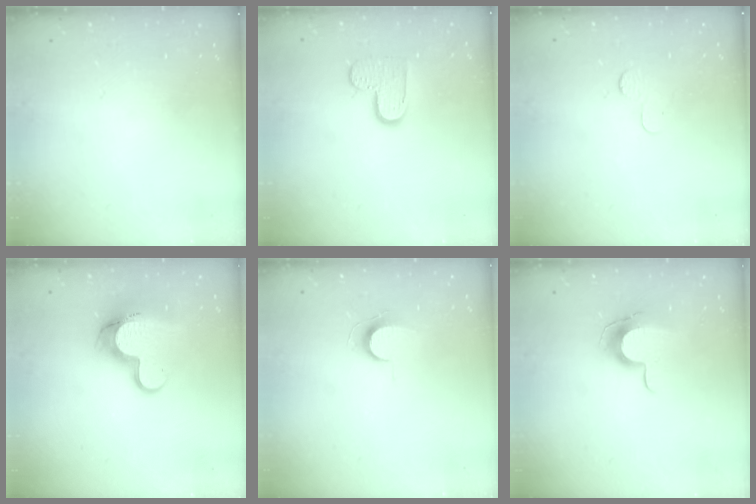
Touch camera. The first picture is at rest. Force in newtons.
{"total": 8.5, "press": 8.4, "slide": 0.4}
{"total": 2.3, "press": 2.3, "slide": 0.2}
{"total": 12.6, "press": 12.6, "slide": 1.2}
{"total": 5.9, "press": 5.9, "slide": 0.6}
{"total": 10.1, "press": 10.1, "slide": 0.6}